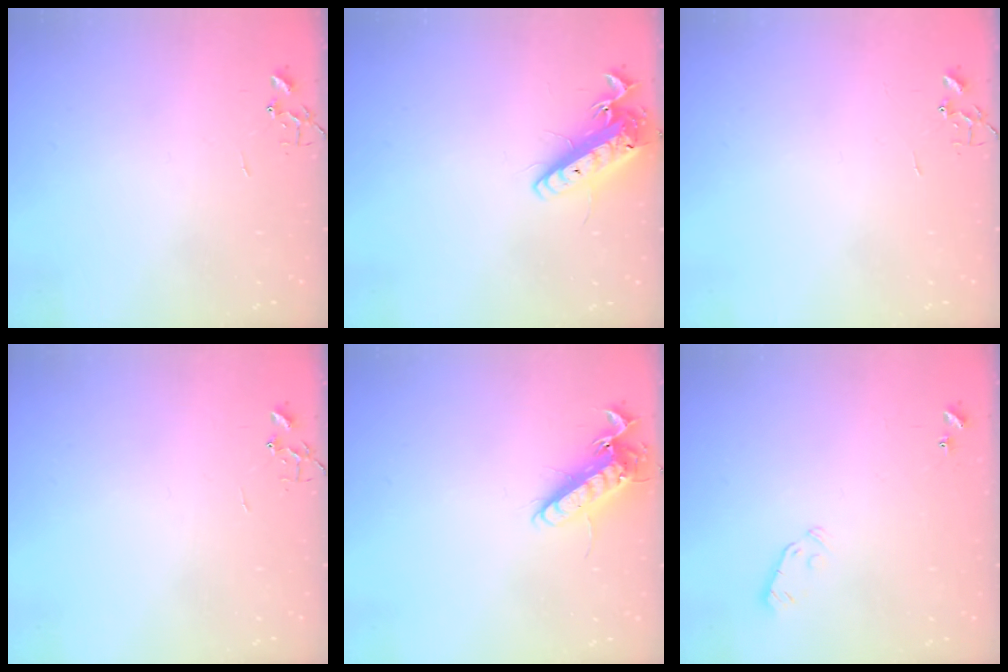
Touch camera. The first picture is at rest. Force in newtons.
{"total": 14.0, "press": 13.8, "slide": 2.7}
{"total": 0.0}
{"total": 0.0}
{"total": 13.5, "press": 13.5, "slide": 1.2}
{"total": 3.7, "press": 3.6, "slide": 0.9}